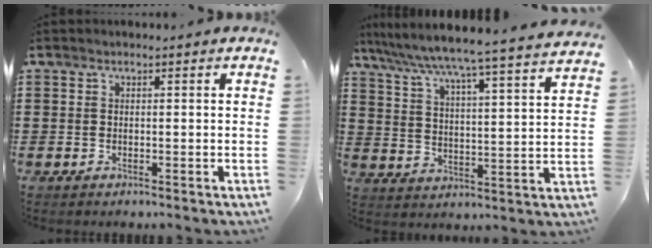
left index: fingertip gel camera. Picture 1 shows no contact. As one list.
[{"total": 5.2, "force": [4.6, -1.3, 2.1], "torque": [-0.064, -0.053, 0.065]}]